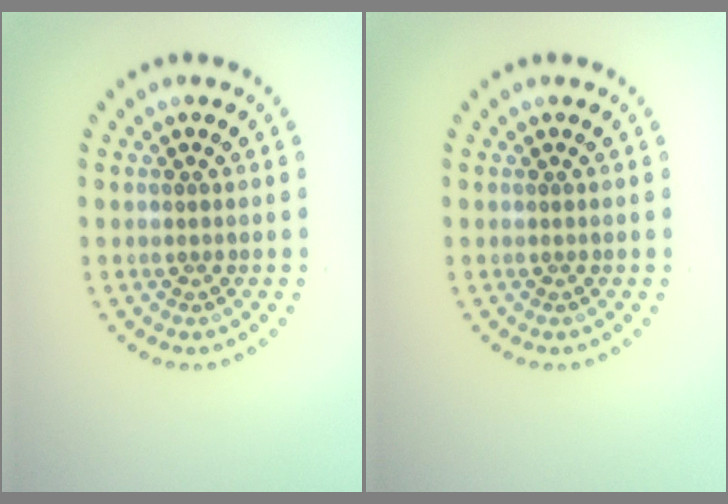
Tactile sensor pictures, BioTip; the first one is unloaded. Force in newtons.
{"total": 0.0}